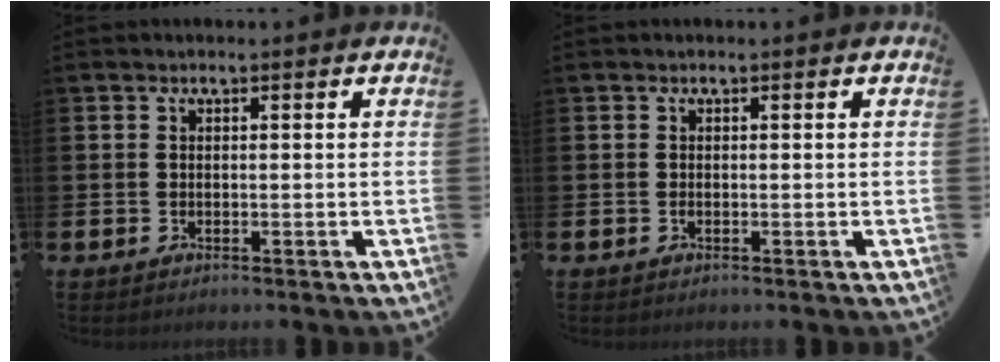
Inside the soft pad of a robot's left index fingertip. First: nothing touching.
{"total": 0.0}